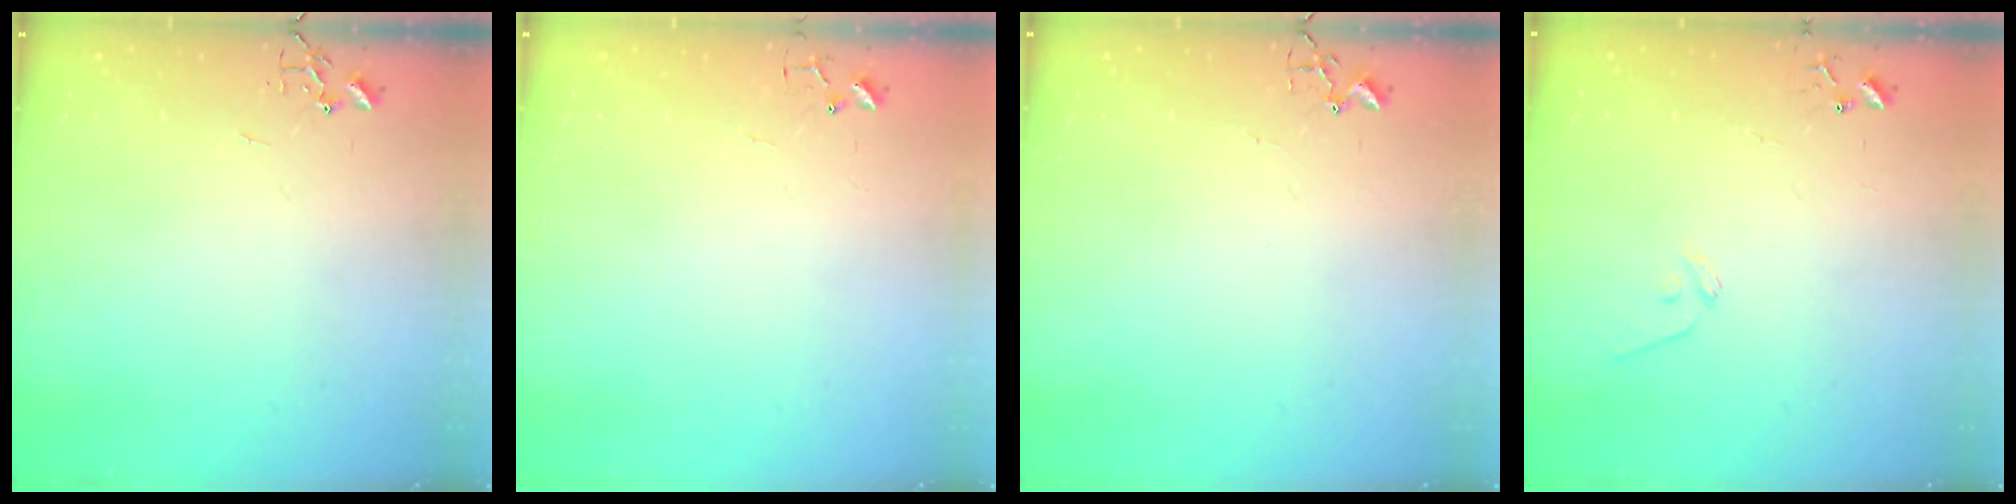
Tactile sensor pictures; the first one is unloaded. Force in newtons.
{"total": 4.9, "press": 4.8, "slide": 0.4}
{"total": 1.7, "press": 1.6, "slide": 0.2}
{"total": 8.1, "press": 8.0, "slide": 0.8}